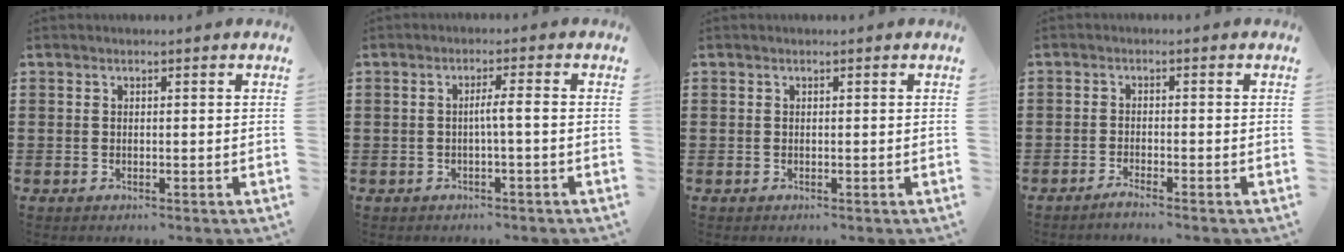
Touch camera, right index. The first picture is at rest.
{"total": 2.4, "force": [-0.6, -0.2, 2.2], "torque": [-0.040, -0.004, -0.016]}
{"total": 0.0}
{"total": 1.6, "force": [-1.6, -0.2, 0.4], "torque": [-0.006, 0.000, -0.030]}